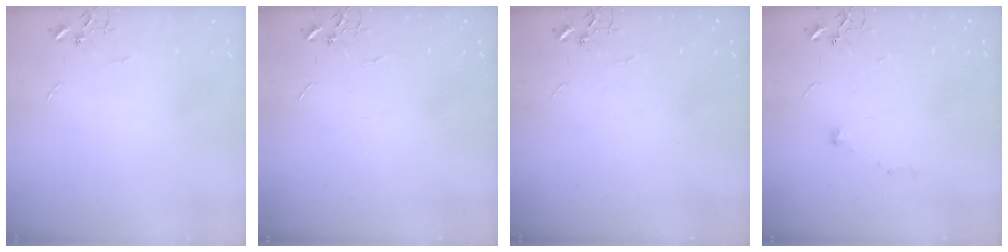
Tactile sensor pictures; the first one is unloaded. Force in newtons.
{"total": 0.0}
{"total": 0.0}
{"total": 6.0, "press": 5.9, "slide": 0.7}